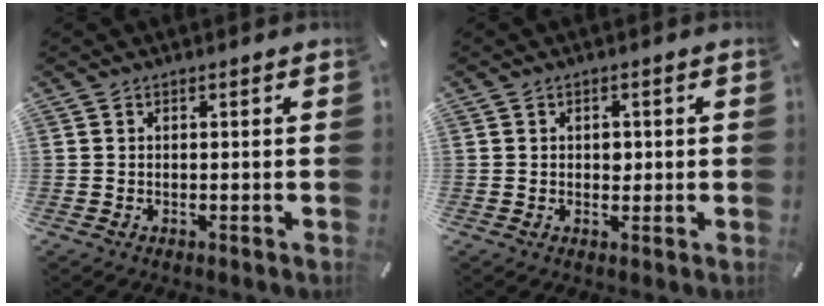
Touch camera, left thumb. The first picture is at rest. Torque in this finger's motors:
{"motor_torque": [0.22, 0.78, 0.11, -0.20, 0.00]}